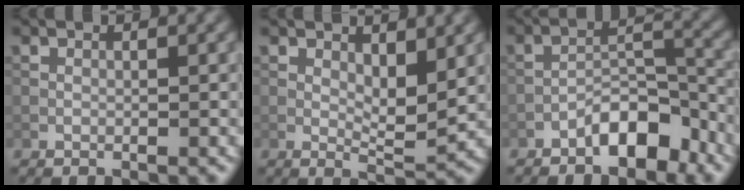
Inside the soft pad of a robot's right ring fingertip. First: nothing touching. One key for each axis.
{"total": 3.8, "fx": 1.3, "fy": 1.7, "fz": 3.2, "tx": -0.052, "ty": -0.006, "tz": 0.023}
{"total": 4.9, "fx": -3.3, "fy": 1.9, "fz": 3.1, "tx": -0.038, "ty": 0.017, "tz": -0.058}